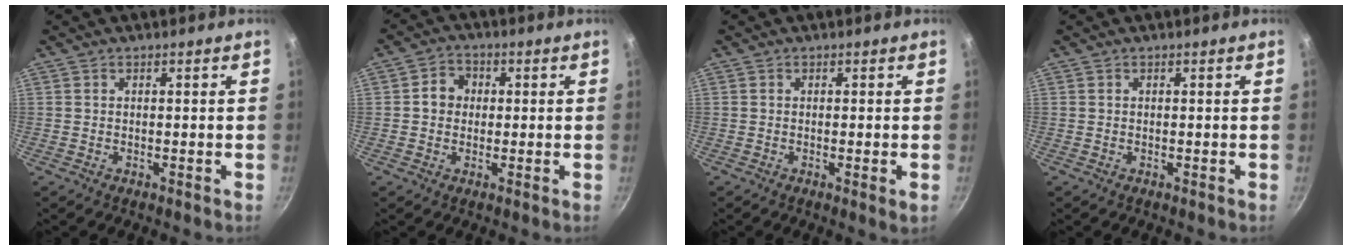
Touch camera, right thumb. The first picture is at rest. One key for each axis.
{"total": 4.8, "fx": 0.3, "fy": 4.2, "fz": 2.2, "tx": -0.007, "ty": 0.011, "tz": -0.004}
{"total": 1.8, "fx": -0.3, "fy": 0.0, "fz": 1.7, "tx": -0.028, "ty": -0.007, "tz": -0.006}
{"total": 0.0}